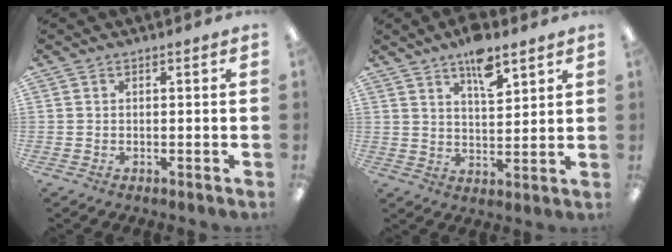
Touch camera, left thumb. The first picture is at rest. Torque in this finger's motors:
{"motor_torque": [1.21, 0.76, 0.75, -0.73, 0.08]}